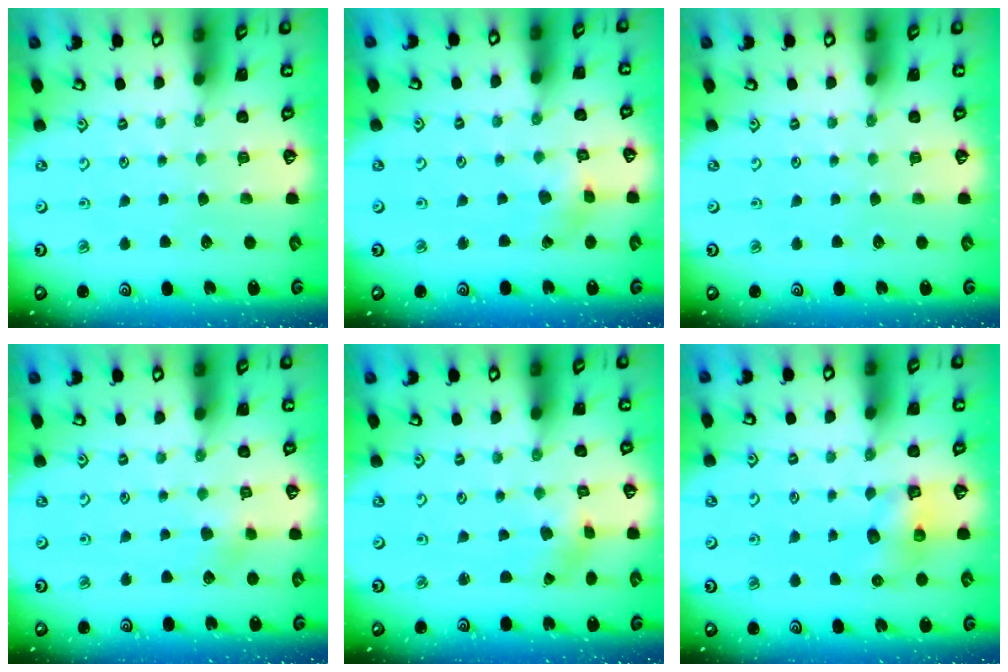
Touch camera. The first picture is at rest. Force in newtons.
{"total": 2.4, "press": 2.3, "slide": 0.4}
{"total": 0.0}
{"total": 5.8, "press": 5.8, "slide": 0.6}
{"total": 2.2, "press": 2.1, "slide": 0.6}
{"total": 7.8, "press": 7.8, "slide": 0.4}